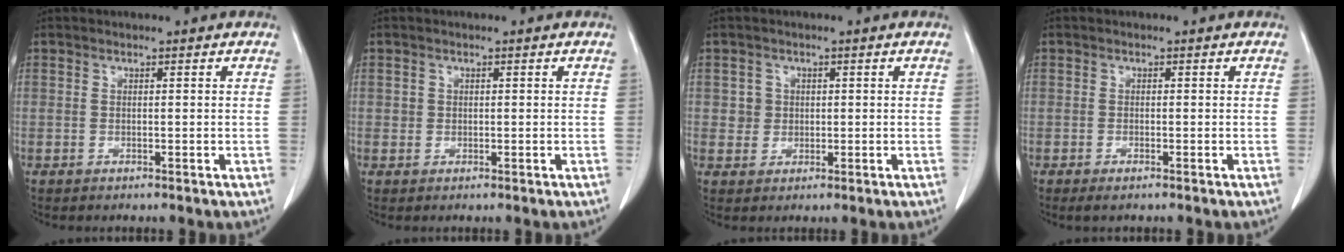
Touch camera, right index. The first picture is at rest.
{"total": 0.9, "force": [0.2, 0.9, 0.2], "torque": [0.003, 0.003, 0.002]}
{"total": 2.4, "force": [0.4, 2.3, 0.3], "torque": [0.002, 0.002, 0.008]}
{"total": 1.3, "force": [-0.8, 0.3, 1.0], "torque": [-0.013, -0.002, -0.008]}